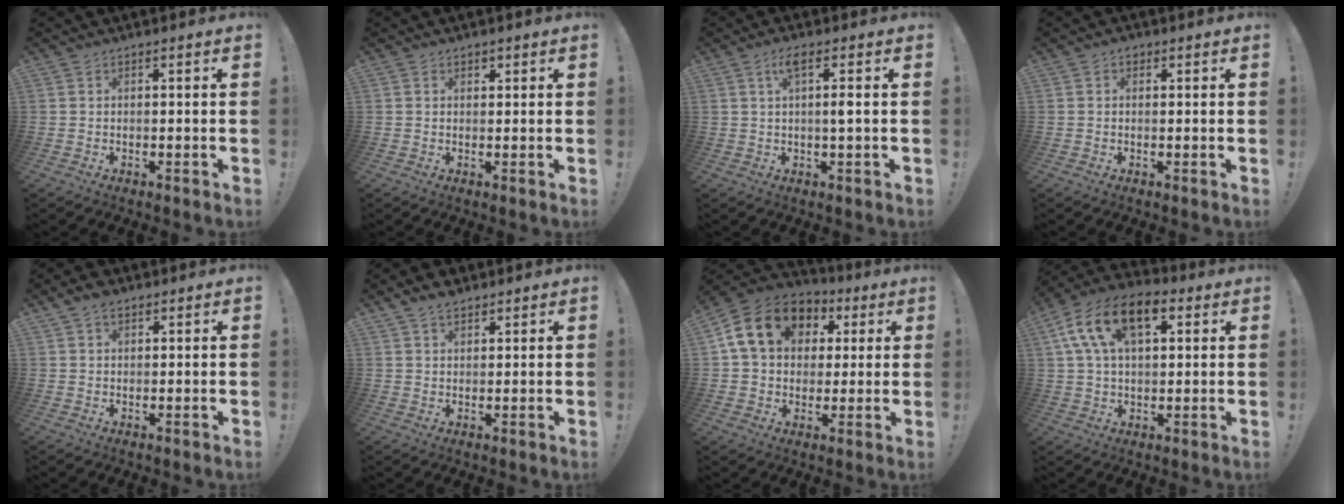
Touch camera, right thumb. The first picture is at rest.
{"total": 1.0, "force": [0.7, 0.7, 0.2], "torque": [0.005, -0.003, 0.012]}
{"total": 4.5, "force": [0.8, 0.1, 4.4], "torque": [-0.080, 0.001, 0.007]}
{"total": 1.0, "force": [0.4, 0.8, 0.5], "torque": [-0.007, 0.002, 0.006]}
{"total": 3.4, "force": [2.2, 2.0, 1.5], "torque": [-0.020, -0.008, 0.041]}
{"total": 4.1, "force": [3.1, 2.3, 1.4], "torque": [-0.021, -0.014, 0.058]}
{"total": 17.7, "force": [5.9, 13.3, 10.1], "torque": [-0.150, -0.001, 0.117]}
{"total": 17.2, "force": [6.9, 9.5, 12.5], "torque": [-0.224, -0.011, 0.120]}